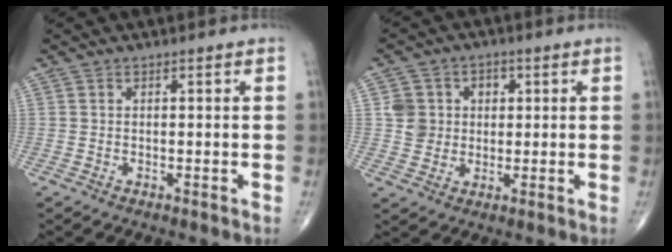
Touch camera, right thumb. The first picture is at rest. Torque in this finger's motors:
{"motor_torque": [-0.18, 0.08, 0.74, 0.23, 0.00]}